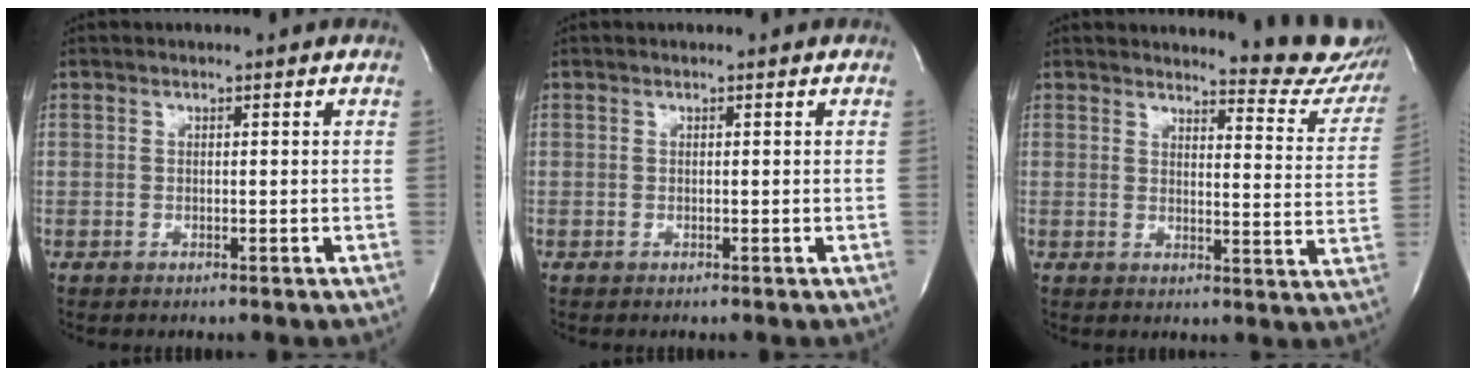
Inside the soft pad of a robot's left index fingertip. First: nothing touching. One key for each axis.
{"total": 0.0}
{"total": 12.9, "fx": 12.5, "fy": 2.2, "fz": 2.6, "tx": -0.007, "ty": -0.074, "tz": 0.117}